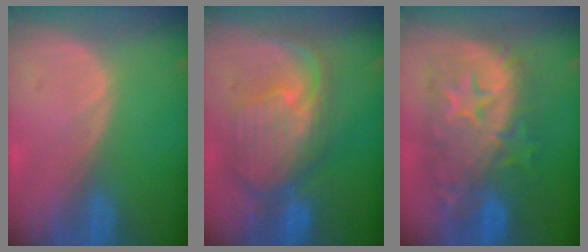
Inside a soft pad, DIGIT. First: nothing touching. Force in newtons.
{"total": 10.8, "press": 9.6, "slide": 5.0}
{"total": 12.6, "press": 12.6, "slide": 1.0}